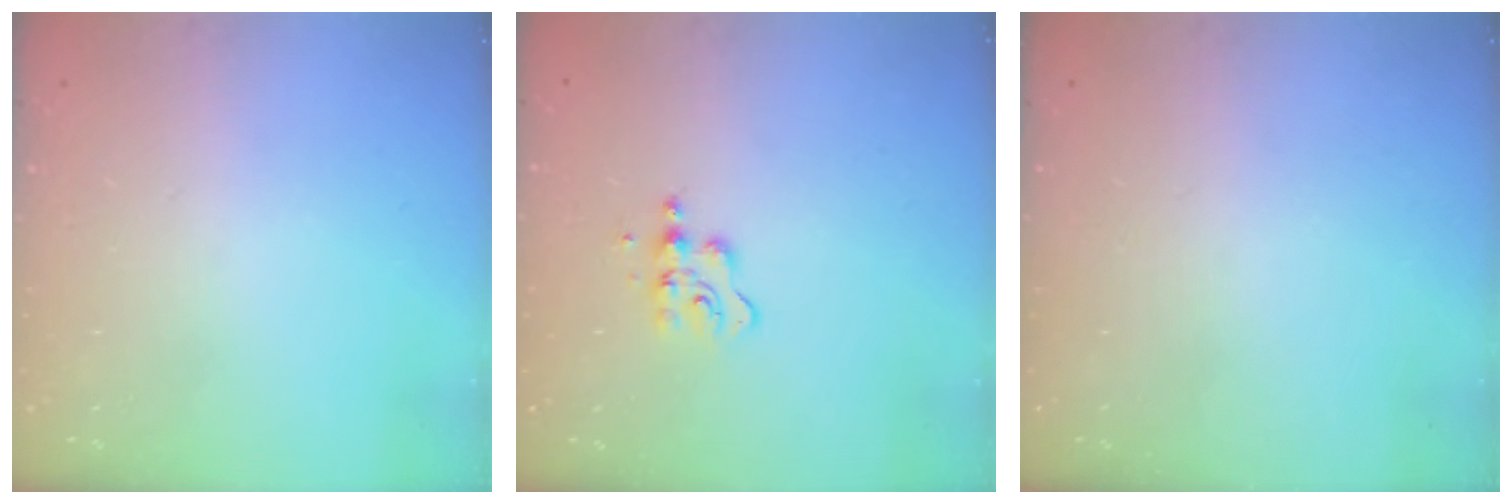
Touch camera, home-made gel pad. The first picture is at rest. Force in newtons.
{"total": 6.1, "press": 6.0, "slide": 1.0}
{"total": 0.0}